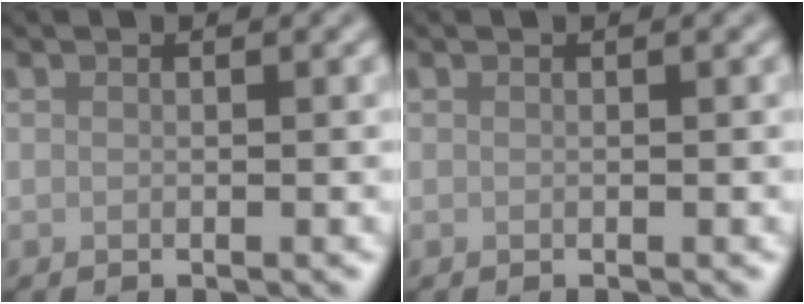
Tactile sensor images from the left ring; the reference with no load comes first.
{"total": 0.0}